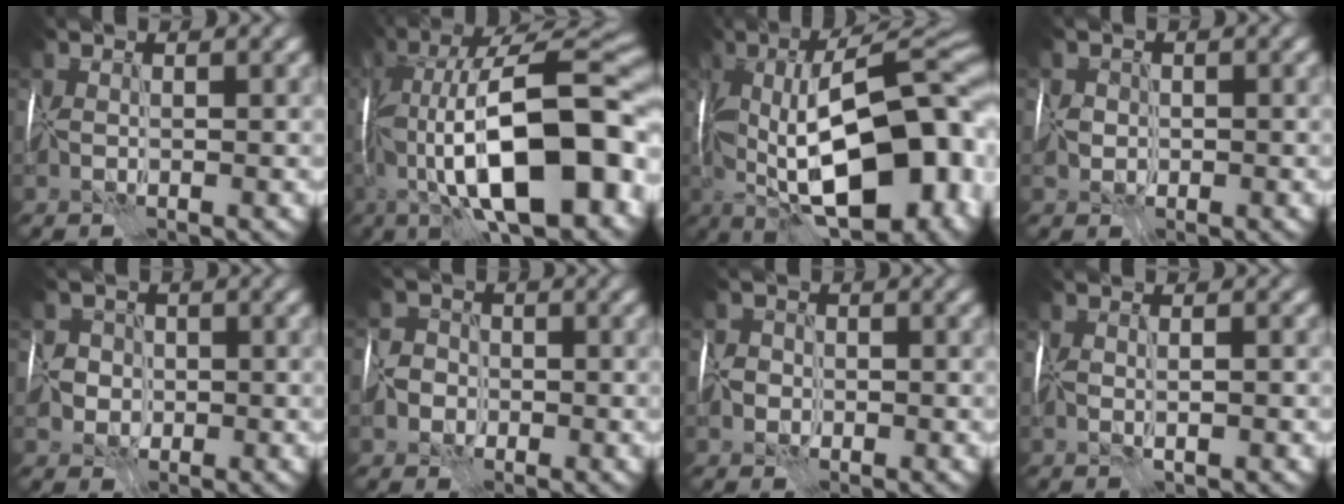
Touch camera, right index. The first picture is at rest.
{"total": 17.1, "force": [-4.0, 6.1, 15.5], "torque": [-0.235, 0.017, -0.072]}
{"total": 18.6, "force": [-4.0, 8.0, 16.4], "torque": [-0.214, -0.001, -0.060]}
{"total": 2.4, "force": [-0.8, 2.1, 1.0], "torque": [-0.015, 0.006, -0.011]}
{"total": 4.2, "force": [-1.2, 3.8, 1.3], "torque": [0.000, 0.022, -0.042]}
{"total": 5.5, "force": [-2.5, 4.6, 1.9], "torque": [-0.020, -0.001, -0.074]}
{"total": 2.4, "force": [-1.3, 2.0, 0.6], "torque": [0.004, 0.003, -0.032]}
{"total": 1.3, "force": [-0.9, 0.0, 0.9], "torque": [-0.017, -0.003, -0.017]}